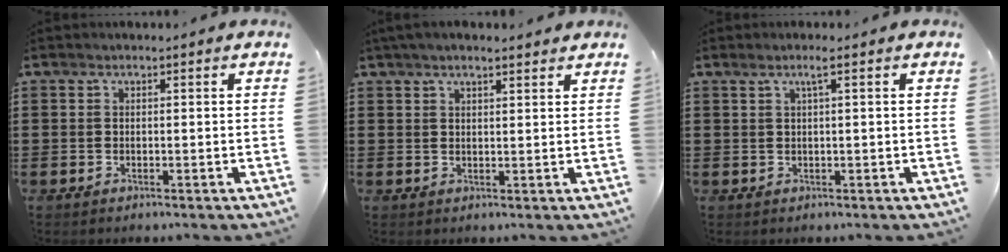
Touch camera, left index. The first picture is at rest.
{"total": 2.6, "force": [2.1, 0.6, 1.5], "torque": [-0.033, 0.005, 0.039]}
{"total": 1.7, "force": [0.6, -0.1, 1.6], "torque": [-0.032, 0.000, 0.010]}